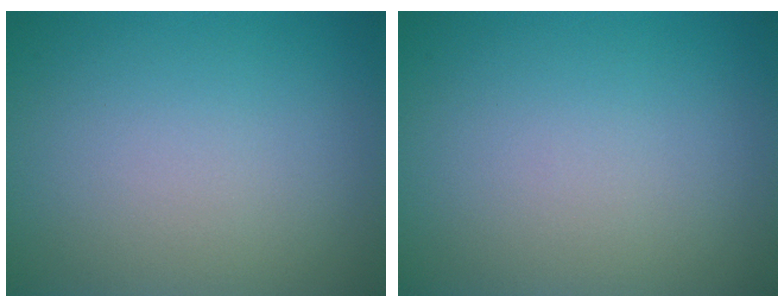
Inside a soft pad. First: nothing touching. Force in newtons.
{"total": 0.0}